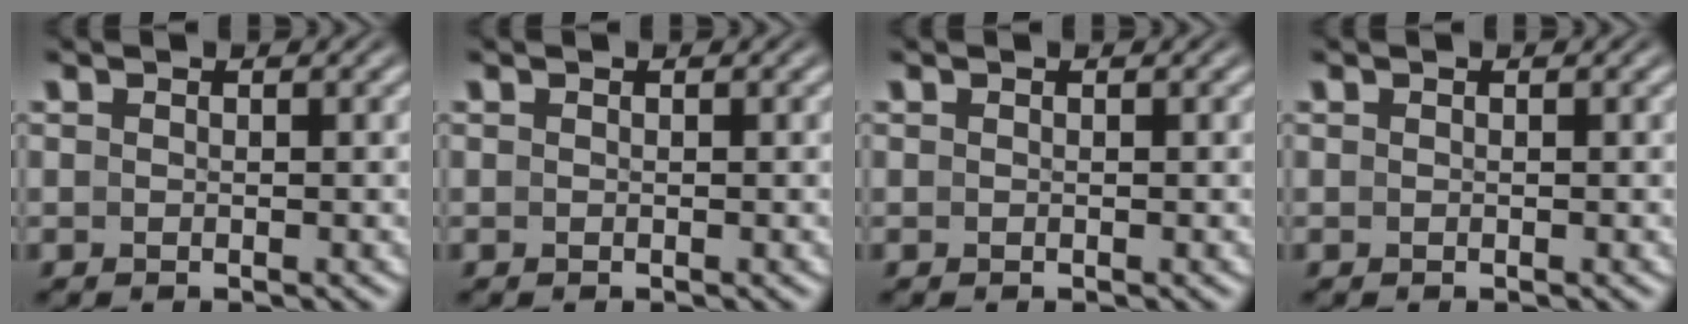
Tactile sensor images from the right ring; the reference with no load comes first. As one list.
[{"total": 0.0}, {"total": 0.0}, {"total": 0.0}]